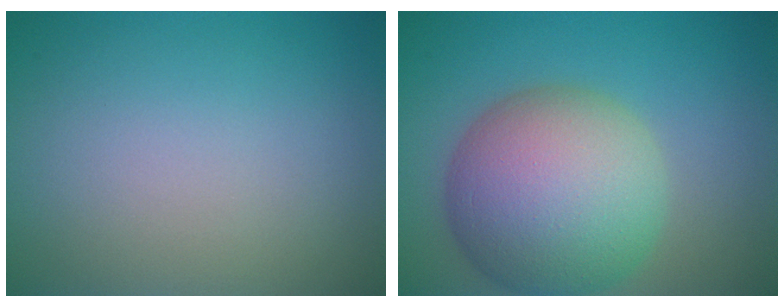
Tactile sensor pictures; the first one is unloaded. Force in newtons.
{"total": 11.5, "press": 11.5, "slide": 0.6}